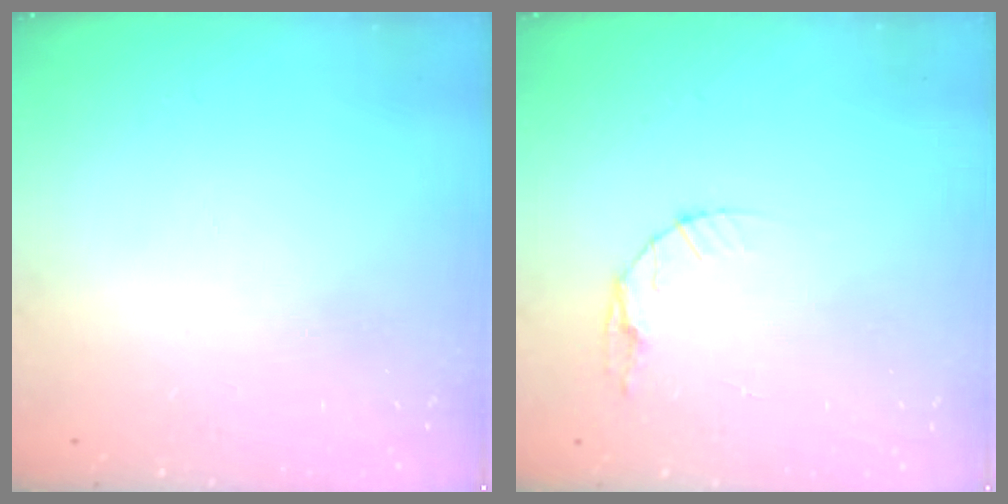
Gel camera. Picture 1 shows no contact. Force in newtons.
{"total": 4.9, "press": 4.9, "slide": 0.6}